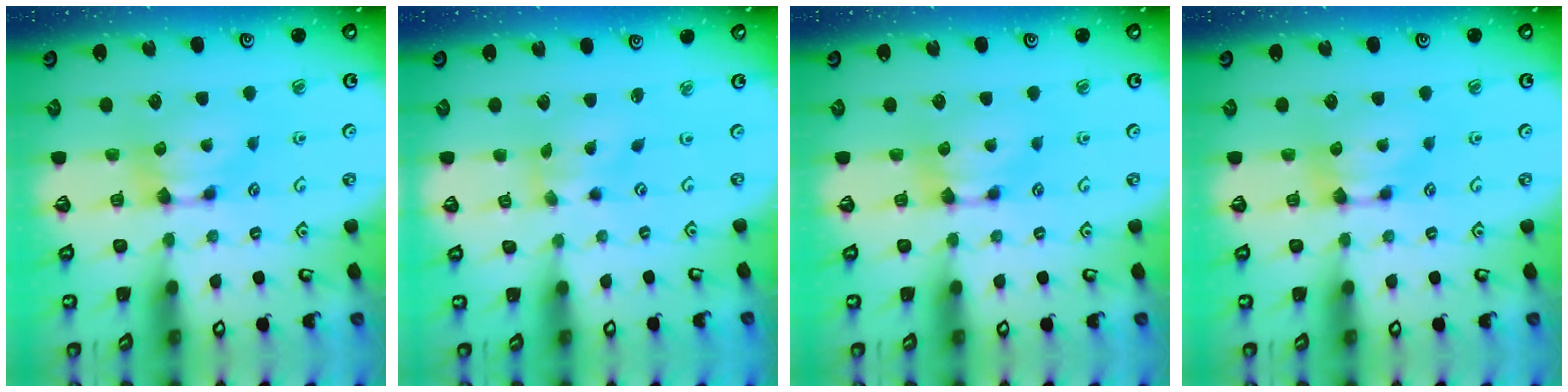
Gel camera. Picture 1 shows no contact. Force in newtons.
{"total": 1.2, "press": 0.3, "slide": 1.1}
{"total": 0.0}
{"total": 0.0}